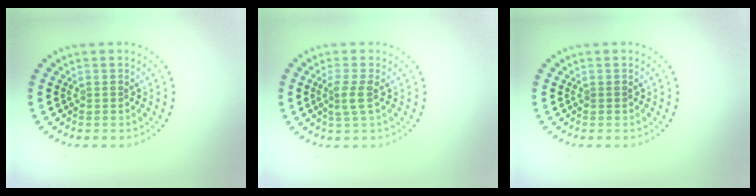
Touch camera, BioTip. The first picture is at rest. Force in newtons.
{"total": 1.9, "press": 1.5, "slide": 1.2}
{"total": 0.0}